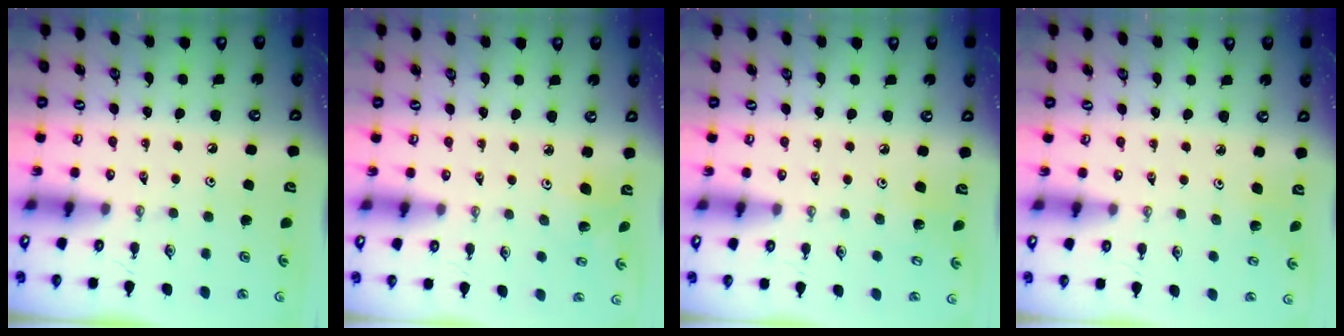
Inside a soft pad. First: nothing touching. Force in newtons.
{"total": 4.5, "press": 4.3, "slide": 1.3}
{"total": 4.2, "press": 4.2, "slide": 0.2}
{"total": 1.4, "press": 1.4, "slide": 0.1}